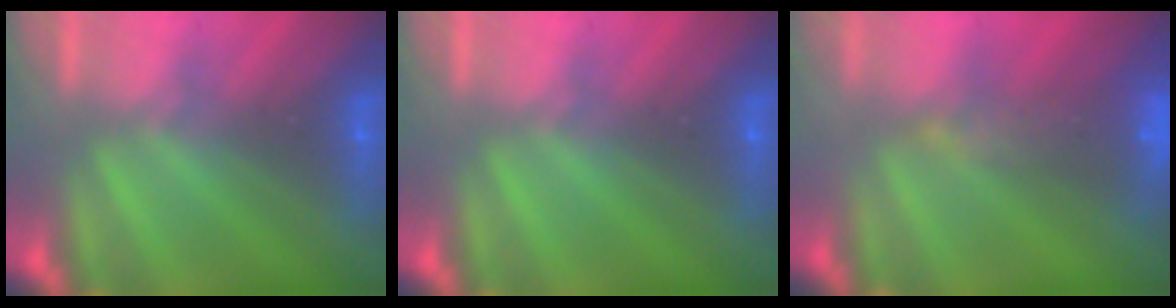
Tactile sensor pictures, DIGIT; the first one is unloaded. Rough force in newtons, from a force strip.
{"total": 0.0}
{"total": 7.3}